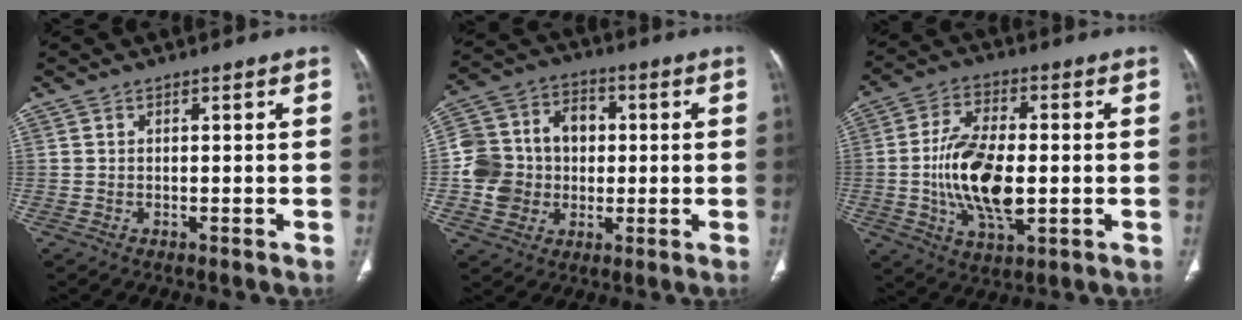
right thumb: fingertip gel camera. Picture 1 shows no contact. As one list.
[{"total": 14.2, "force": [-0.6, 12.4, 6.9], "torque": [-0.104, 0.031, -0.010]}, {"total": 15.0, "force": [-1.4, 7.3, 13.0], "torque": [-0.239, -0.002, -0.024]}]